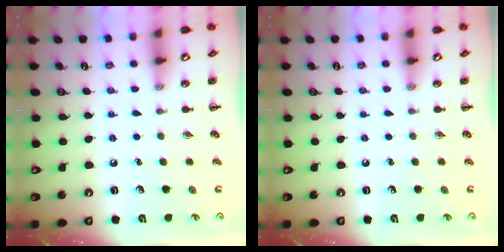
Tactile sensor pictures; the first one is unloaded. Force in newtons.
{"total": 0.0}